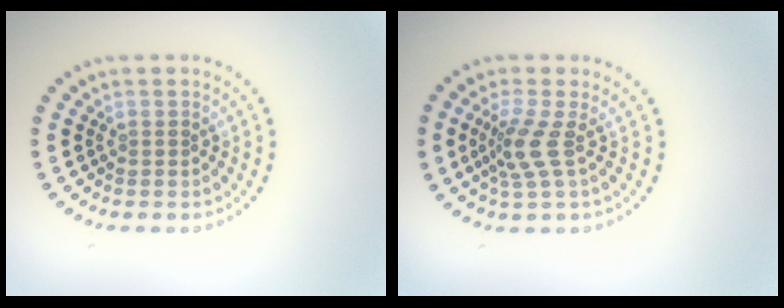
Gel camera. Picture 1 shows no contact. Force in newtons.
{"total": 2.7, "press": 1.9, "slide": 1.9}